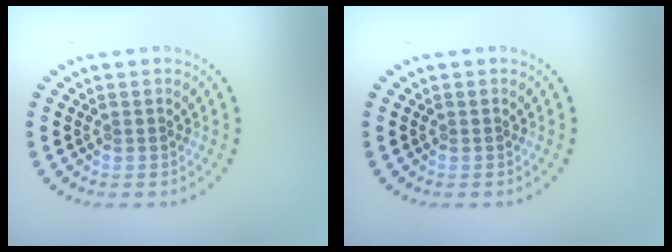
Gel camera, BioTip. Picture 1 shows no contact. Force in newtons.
{"total": 0.0}